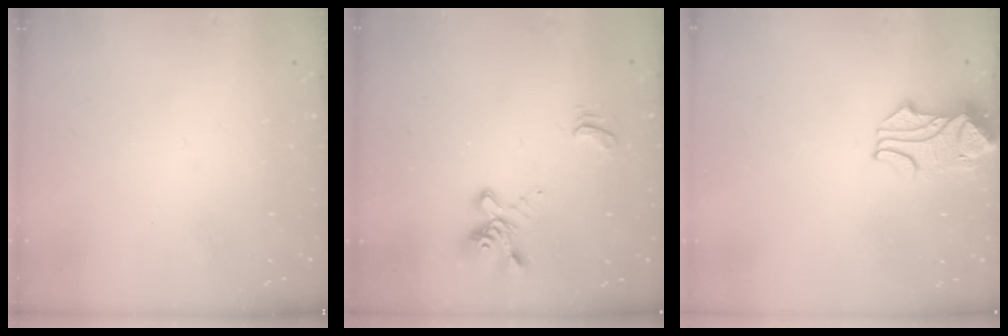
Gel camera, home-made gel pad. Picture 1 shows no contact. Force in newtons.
{"total": 2.3, "press": 1.9, "slide": 1.3}
{"total": 5.2, "press": 5.1, "slide": 1.0}